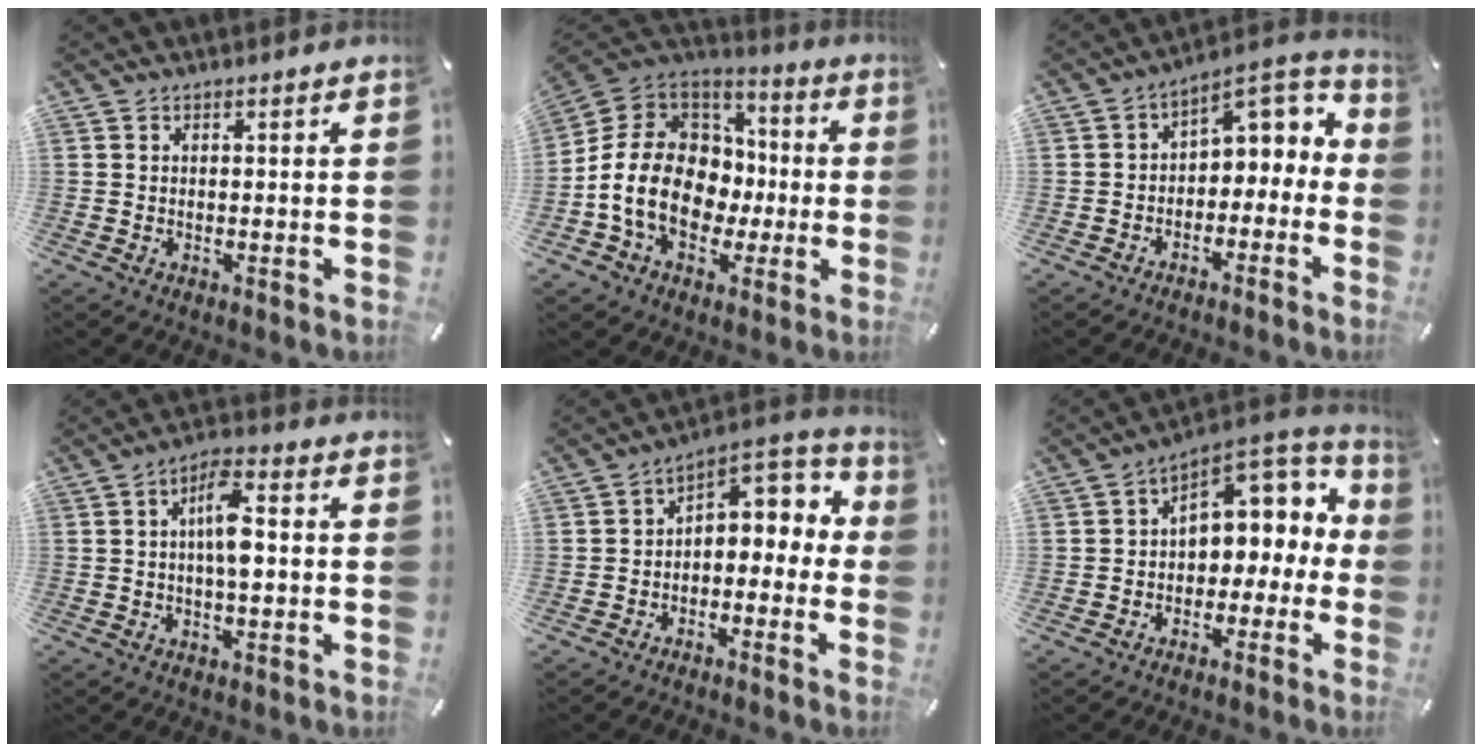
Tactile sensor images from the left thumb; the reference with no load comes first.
{"total": 17.2, "force": [-3.9, 13.8, 9.6], "torque": [-0.204, 0.018, -0.062]}
{"total": 6.2, "force": [0.5, 4.9, 3.7], "torque": [-0.042, -0.015, 0.004]}
{"total": 7.7, "force": [0.1, 3.0, 7.1], "torque": [-0.130, 0.012, -0.003]}
{"total": 6.0, "force": [0.8, 4.9, 3.4], "torque": [-0.038, -0.020, 0.011]}
{"total": 9.6, "force": [3.4, 7.2, 5.4], "torque": [-0.068, -0.026, 0.062]}